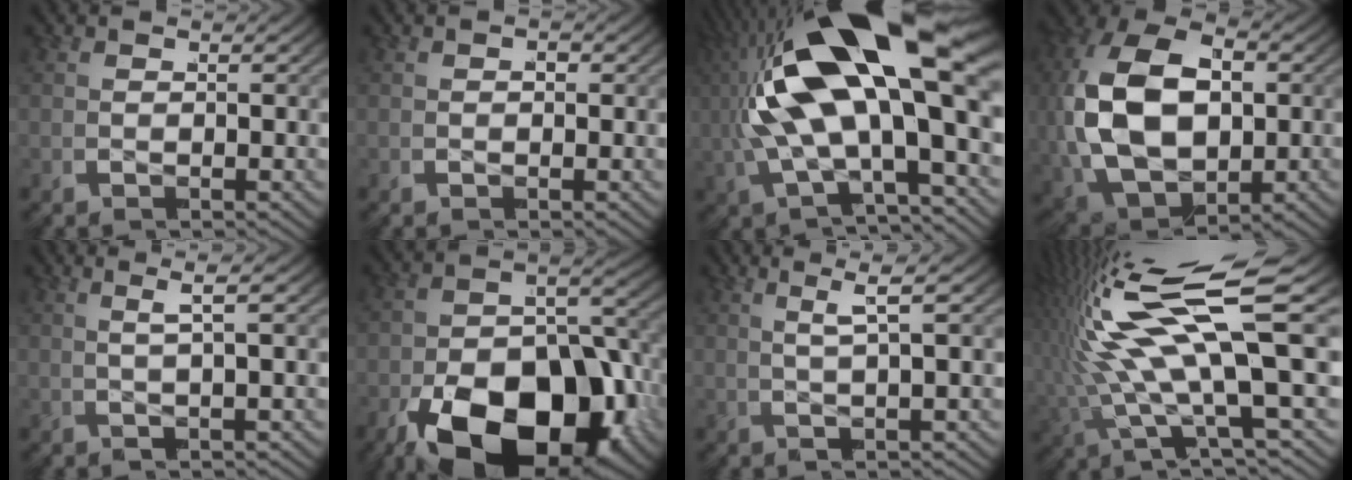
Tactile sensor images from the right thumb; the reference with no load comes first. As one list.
[{"total": 0.7, "force": [-0.3, 0.4, 0.5], "torque": [-0.004, 0.000, -0.005]}, {"total": 17.3, "force": [0.7, 8.9, 14.7], "torque": [-0.299, 0.005, 0.013]}, {"total": 16.2, "force": [-0.8, 11.2, 11.7], "torque": [-0.298, -0.046, 0.011]}, {"total": 1.8, "force": [0.4, -1.5, 0.9], "torque": [-0.016, 0.021, 0.007]}, {"total": 19.5, "force": [-7.3, 11.4, 14.0], "torque": [-0.233, -0.060, -0.092]}, {"total": 2.2, "force": [0.9, -1.3, 1.5], "torque": [-0.022, 0.022, 0.013]}, {"total": 11.6, "force": [1.0, 4.3, 10.7], "torque": [-0.238, 0.012, 0.017]}]